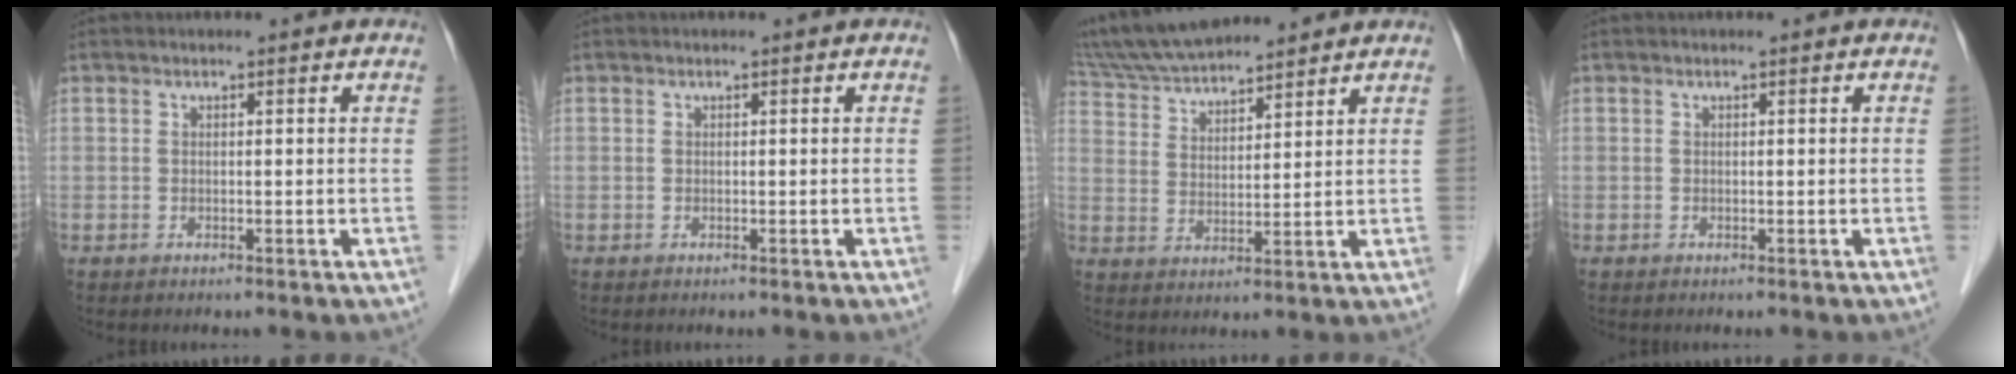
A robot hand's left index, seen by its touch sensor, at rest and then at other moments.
{"total": 0.0}
{"total": 12.4, "force": [11.4, 1.9, 4.4], "torque": [-0.089, 0.029, 0.214]}
{"total": 0.0}